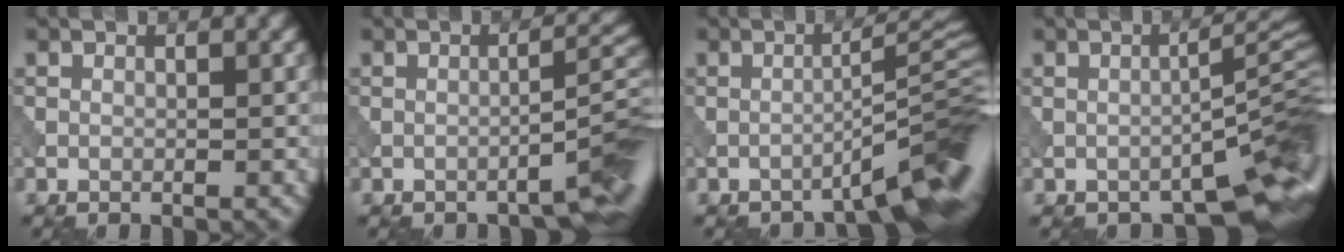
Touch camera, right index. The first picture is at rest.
{"total": 4.9, "force": [-3.4, 0.8, 3.5], "torque": [-0.032, 0.023, -0.055]}
{"total": 6.7, "force": [-4.4, 0.6, 5.0], "torque": [-0.062, 0.020, -0.072]}
{"total": 7.8, "force": [-4.4, 1.9, 6.1], "torque": [-0.073, -0.003, -0.065]}